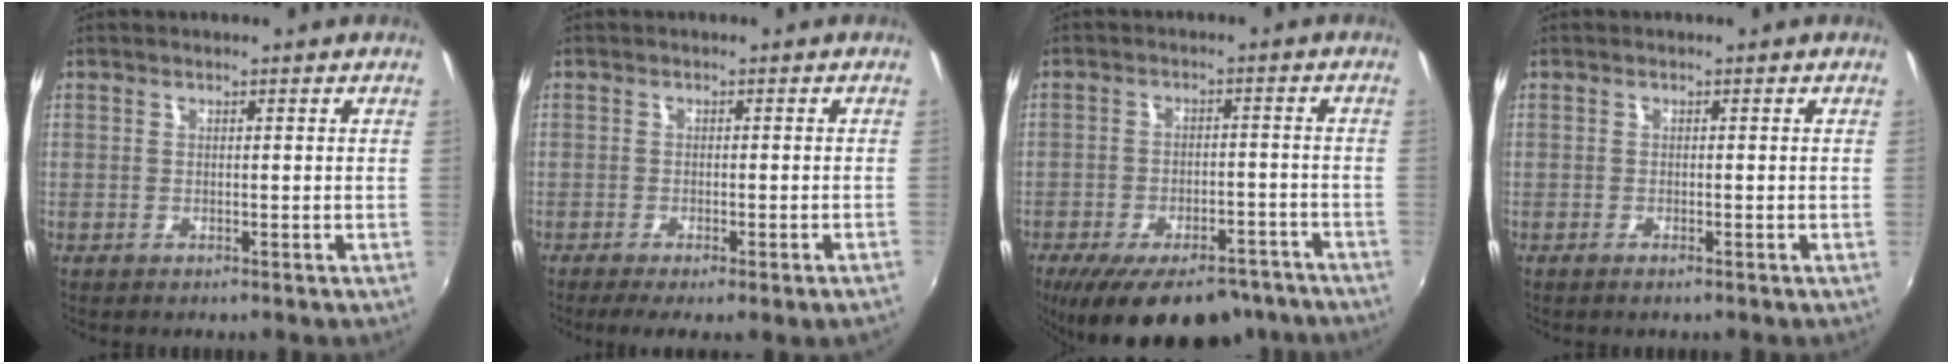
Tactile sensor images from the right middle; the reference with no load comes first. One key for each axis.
{"total": 5.1, "fx": -3.5, "fy": -0.1, "fz": 3.8, "tx": -0.065, "ty": -0.017, "tz": -0.048}
{"total": 19.4, "fx": -14.7, "fy": 7.9, "fz": 9.9, "tx": -0.187, "ty": -0.018, "tz": -0.192}
{"total": 0.8, "fx": -0.6, "fy": 0.1, "fz": 0.5, "tx": -0.009, "ty": -0.002, "tz": -0.011}